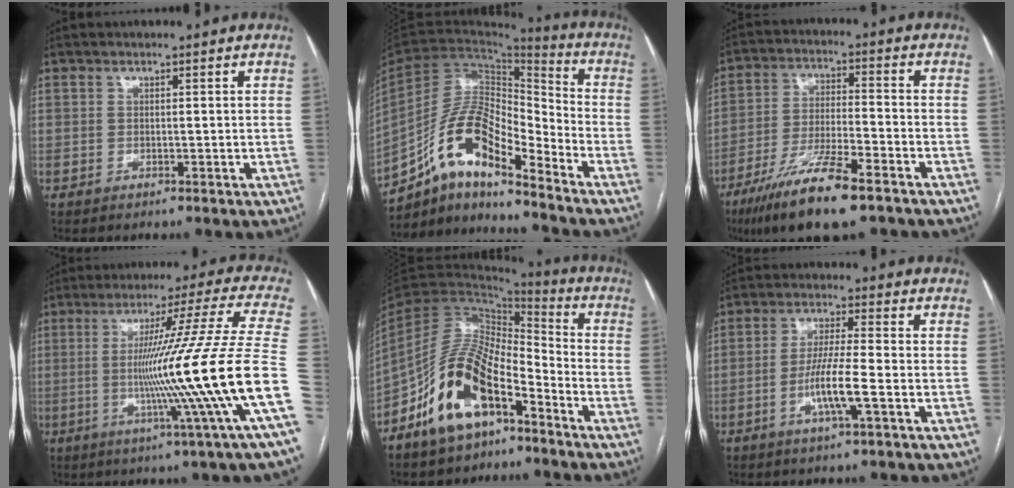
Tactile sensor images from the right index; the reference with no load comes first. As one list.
[{"total": 14.6, "force": [-10.2, 3.7, 9.7], "torque": [-0.188, 0.031, -0.184]}, {"total": 13.6, "force": [-8.9, 1.6, 10.1], "torque": [-0.196, -0.030, -0.157]}, {"total": 24.6, "force": [-4.6, -3.1, 24.0], "torque": [-0.313, -0.021, -0.098]}, {"total": 13.7, "force": [-8.0, 5.9, 9.4], "torque": [-0.191, 0.018, -0.148]}, {"total": 7.2, "force": [-2.4, 0.0, 6.7], "torque": [-0.132, -0.002, -0.048]}]